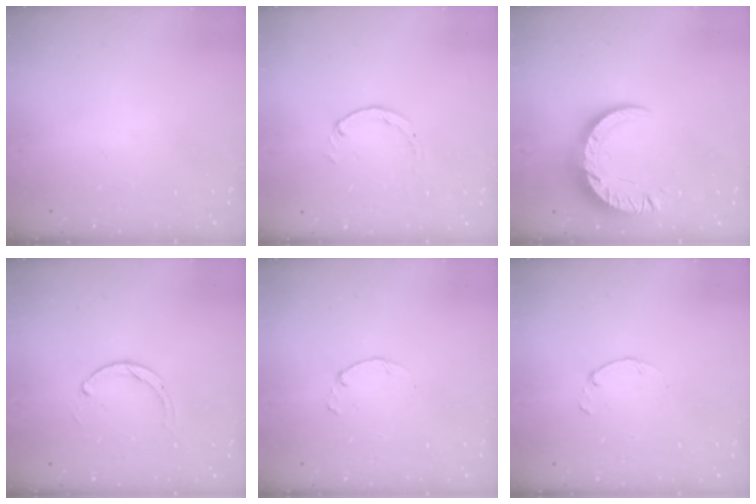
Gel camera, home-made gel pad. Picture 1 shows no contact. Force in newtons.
{"total": 1.1, "press": 1.1, "slide": 0.2}
{"total": 10.7, "press": 10.6, "slide": 1.1}
{"total": 2.5, "press": 2.5, "slide": 0.3}
{"total": 1.5, "press": 1.4, "slide": 0.3}
{"total": 1.5, "press": 1.4, "slide": 0.3}